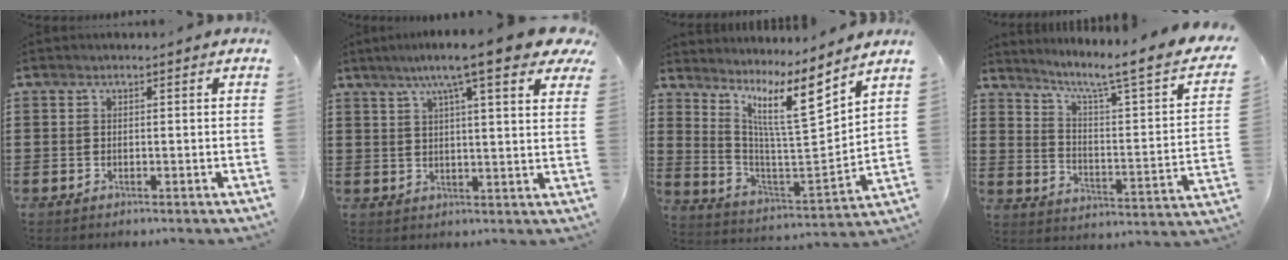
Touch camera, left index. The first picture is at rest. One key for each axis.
{"total": 9.8, "fx": 6.9, "fy": 1.0, "fz": 7.0, "tx": -0.132, "ty": -0.015, "tz": 0.112}
{"total": 10.8, "fx": 7.1, "fy": 1.9, "fz": 7.9, "tx": -0.160, "ty": -0.045, "tz": 0.113}
{"total": 5.5, "fx": 3.6, "fy": -0.3, "fz": 4.1, "tx": -0.087, "ty": -0.038, "tz": 0.045}